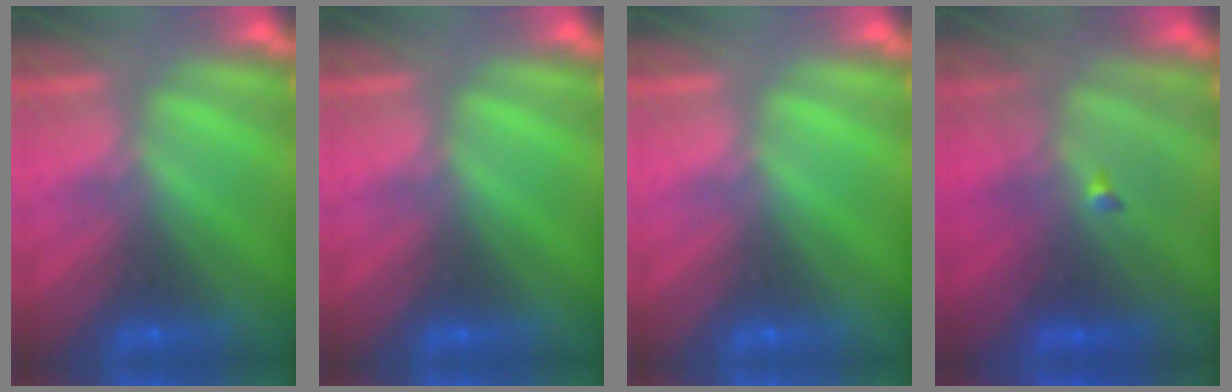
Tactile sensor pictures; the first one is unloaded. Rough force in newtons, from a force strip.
{"total": 0.0}
{"total": 0.0}
{"total": 4.3}